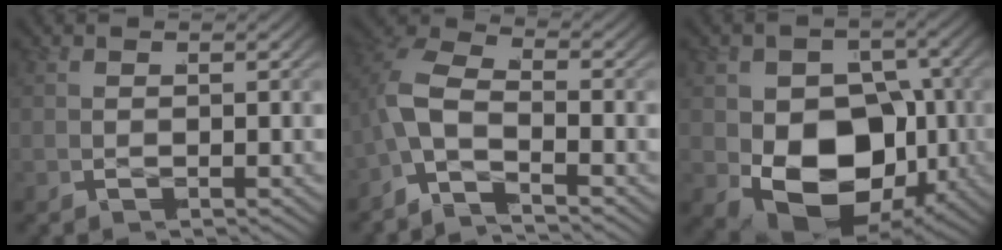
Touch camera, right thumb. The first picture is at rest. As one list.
[{"total": 5.9, "force": [-1.6, 4.0, 4.1], "torque": [-0.115, -0.026, -0.035]}, {"total": 15.4, "force": [-2.5, 10.8, 10.7], "torque": [-0.228, -0.073, -0.012]}]